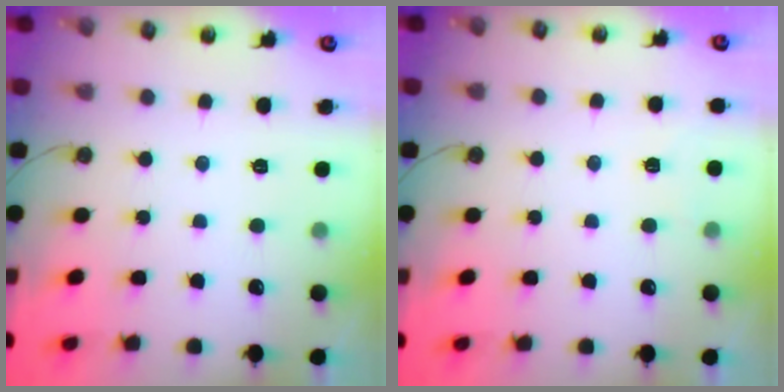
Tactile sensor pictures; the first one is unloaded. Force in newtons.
{"total": 3.0, "press": 2.4, "slide": 1.8}